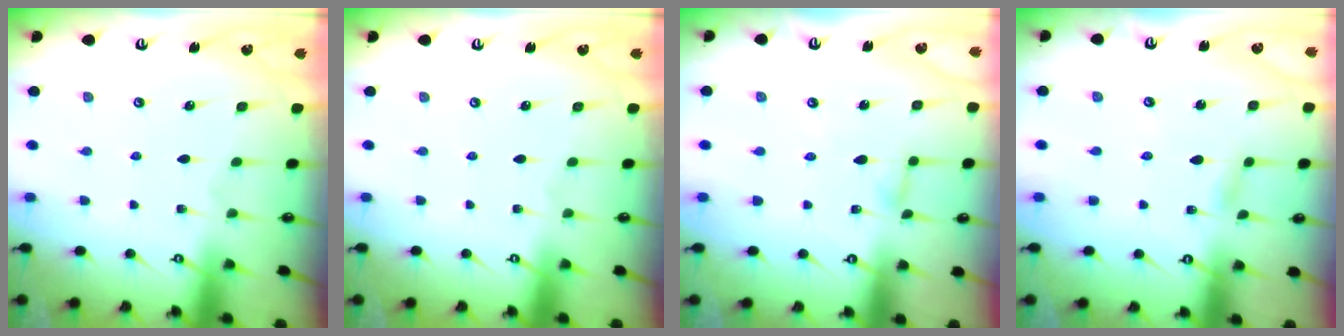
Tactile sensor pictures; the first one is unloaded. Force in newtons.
{"total": 0.0}
{"total": 3.3, "press": 3.3, "slide": 0.3}
{"total": 2.9, "press": 2.9, "slide": 0.4}